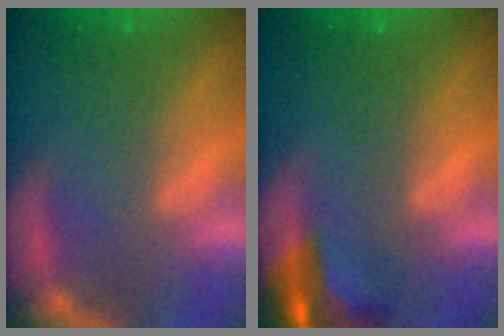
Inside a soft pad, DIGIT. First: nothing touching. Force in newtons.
{"total": 5.0}